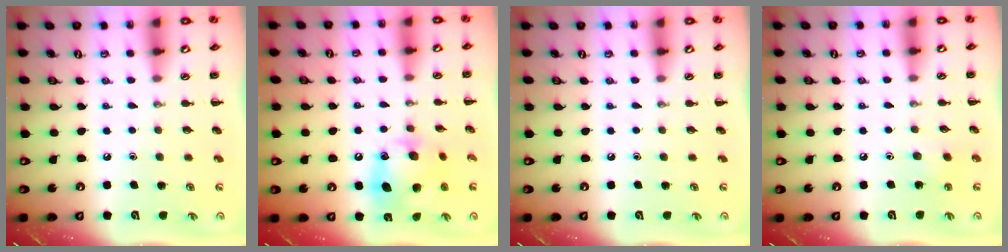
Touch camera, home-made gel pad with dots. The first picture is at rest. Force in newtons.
{"total": 13.0, "press": 12.9, "slide": 1.7}
{"total": 0.0}
{"total": 5.9, "press": 5.7, "slide": 1.4}